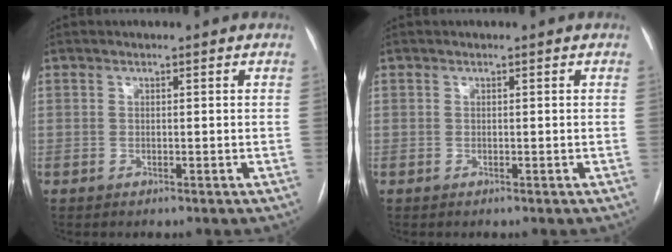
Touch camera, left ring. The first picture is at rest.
{"total": 0.0}